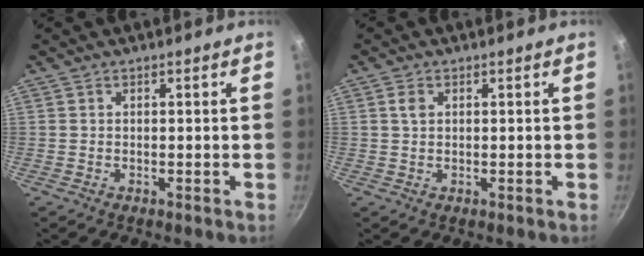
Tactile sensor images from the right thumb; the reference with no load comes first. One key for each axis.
{"total": 2.1, "fx": 0.7, "fy": 1.4, "fz": 1.3, "tx": -0.022, "ty": -0.001, "tz": 0.012}